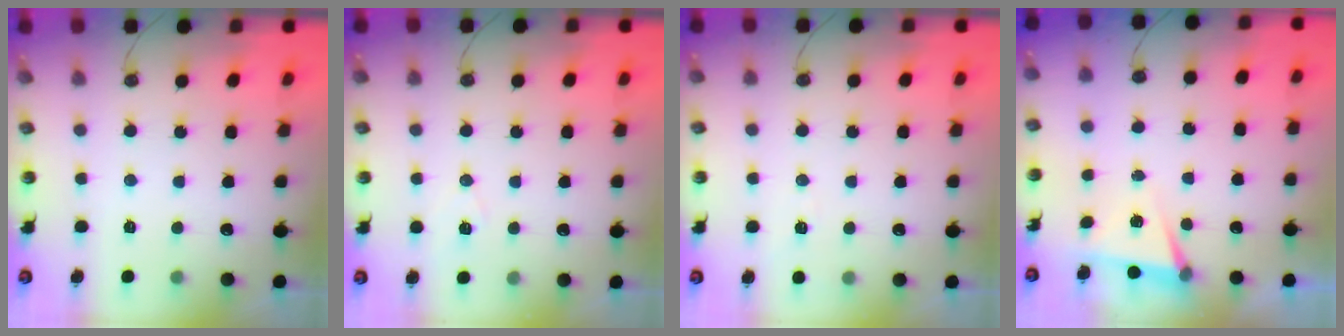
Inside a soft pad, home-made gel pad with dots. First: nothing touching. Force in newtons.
{"total": 7.9, "press": 6.5, "slide": 4.4}
{"total": 3.7, "press": 3.3, "slide": 1.7}
{"total": 5.0, "press": 2.3, "slide": 4.4}